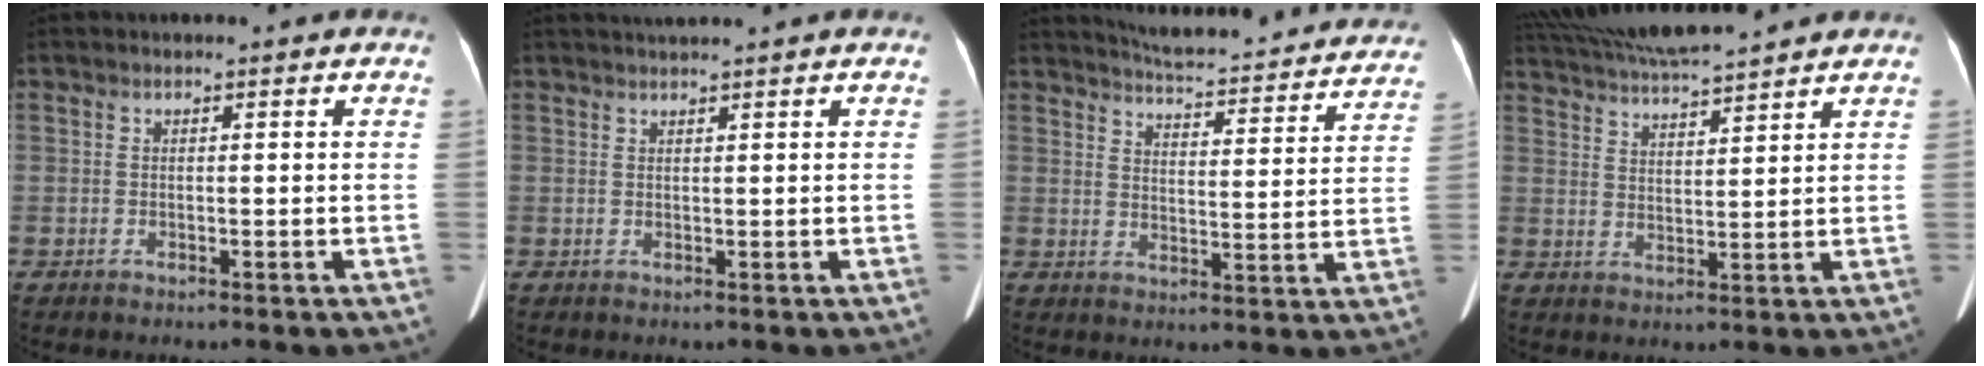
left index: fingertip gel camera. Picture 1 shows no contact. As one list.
[{"total": 1.9, "force": [1.6, -0.7, 0.6], "torque": [-0.007, 0.012, 0.035]}, {"total": 24.3, "force": [22.6, 3.7, 8.0], "torque": [-0.118, -0.040, 0.273]}, {"total": 12.4, "force": [11.4, 0.2, 5.0], "torque": [-0.107, 0.022, 0.189]}]